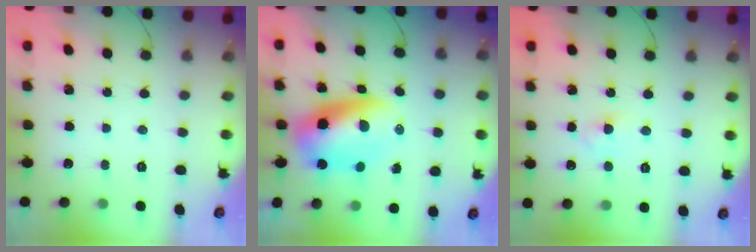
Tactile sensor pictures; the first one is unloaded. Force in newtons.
{"total": 9.6, "press": 9.3, "slide": 2.4}
{"total": 2.8, "press": 2.6, "slide": 1.0}